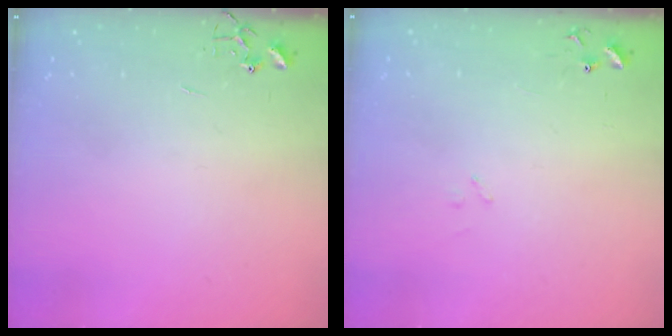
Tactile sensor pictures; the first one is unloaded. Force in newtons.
{"total": 7.8, "press": 7.8, "slide": 0.7}